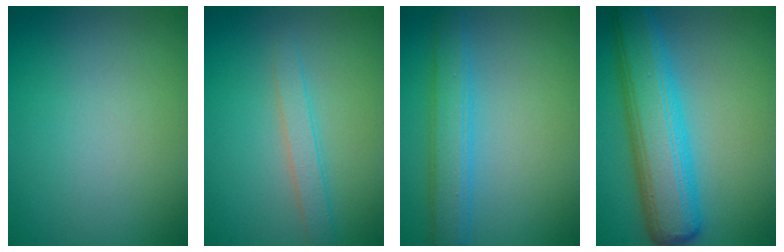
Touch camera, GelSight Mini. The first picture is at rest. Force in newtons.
{"total": 1.9, "press": 1.9, "slide": 0.1}
{"total": 3.6, "press": 3.6, "slide": 0.3}
{"total": 7.8, "press": 7.8, "slide": 0.2}